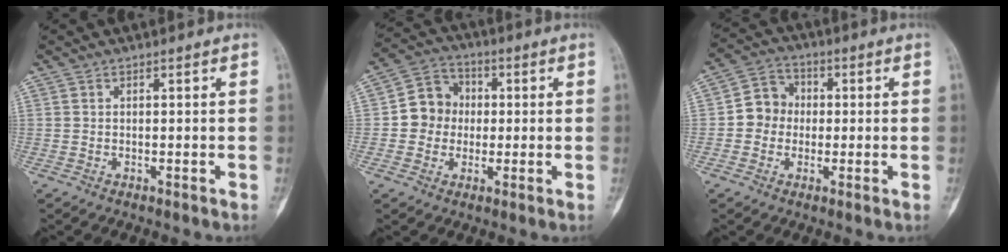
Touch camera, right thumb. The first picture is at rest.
{"total": 8.1, "force": [-0.3, 7.5, 3.0], "torque": [-0.011, 0.021, -0.018]}
{"total": 6.6, "force": [-0.4, 6.0, 2.6], "torque": [-0.011, 0.019, -0.022]}